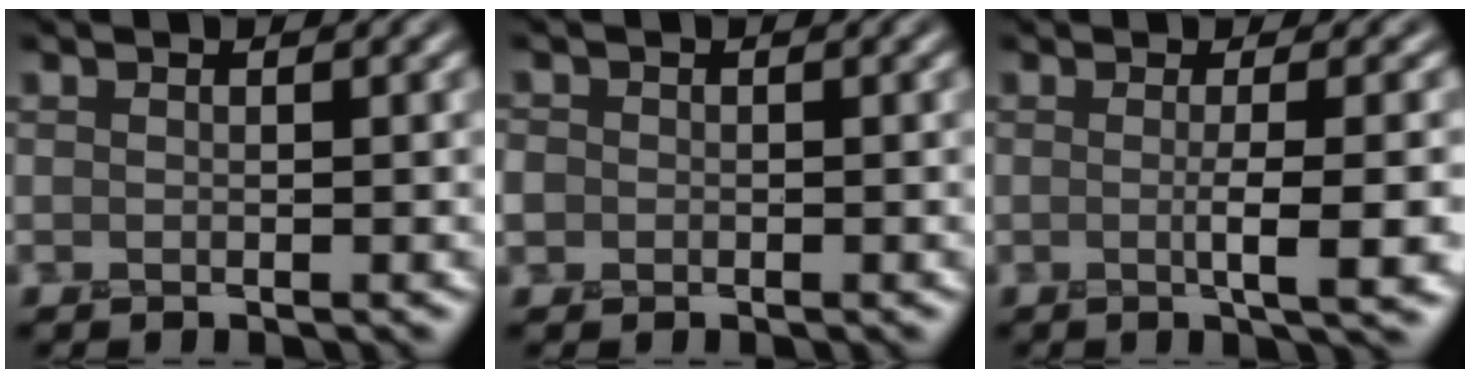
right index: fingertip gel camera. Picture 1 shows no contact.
{"total": 1.4, "force": [-0.2, 1.3, 0.1], "torque": [0.002, -0.001, -0.007]}
{"total": 4.6, "force": [-0.6, 1.0, 4.5], "torque": [-0.063, -0.003, -0.010]}